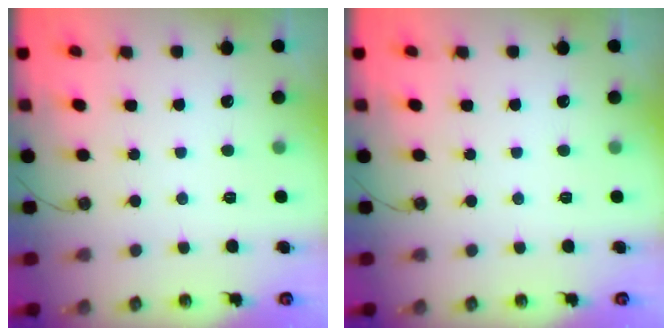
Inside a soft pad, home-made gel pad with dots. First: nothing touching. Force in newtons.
{"total": 0.0}